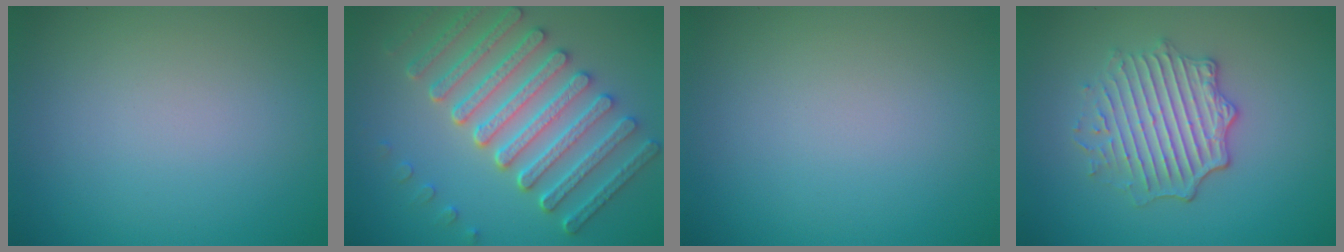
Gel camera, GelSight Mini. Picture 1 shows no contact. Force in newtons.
{"total": 7.9, "press": 6.4, "slide": 4.5}
{"total": 0.0}
{"total": 4.5, "press": 3.9, "slide": 2.3}